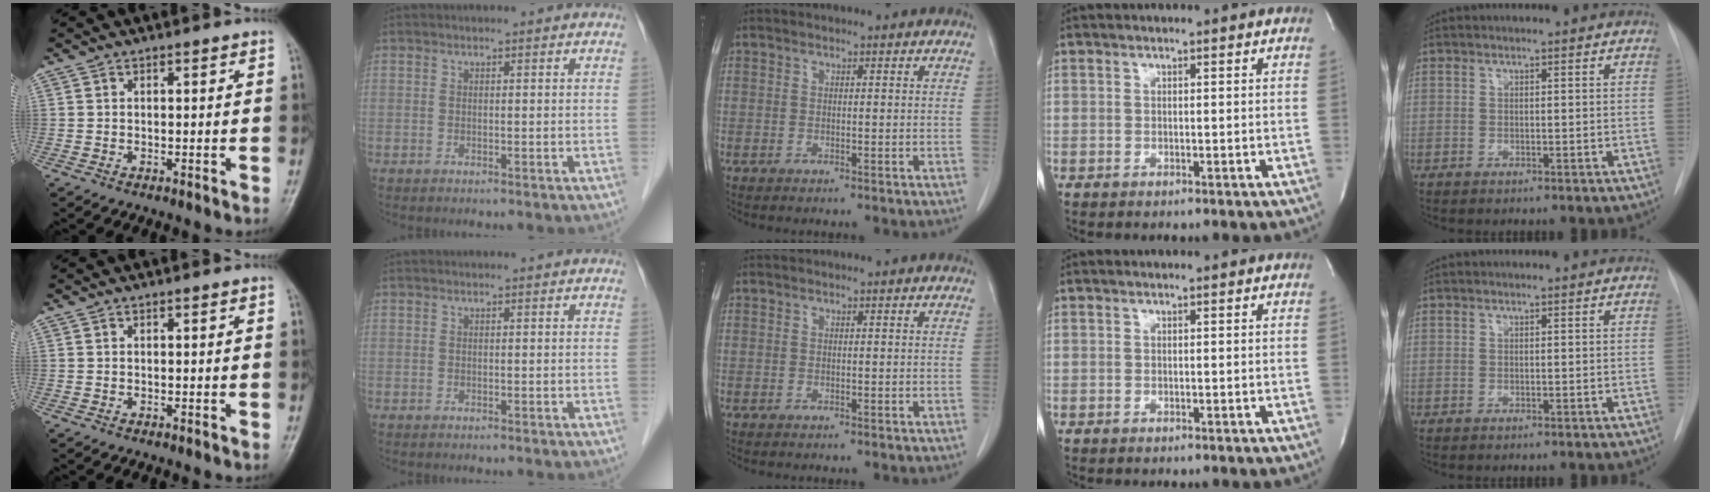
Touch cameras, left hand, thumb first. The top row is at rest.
{}